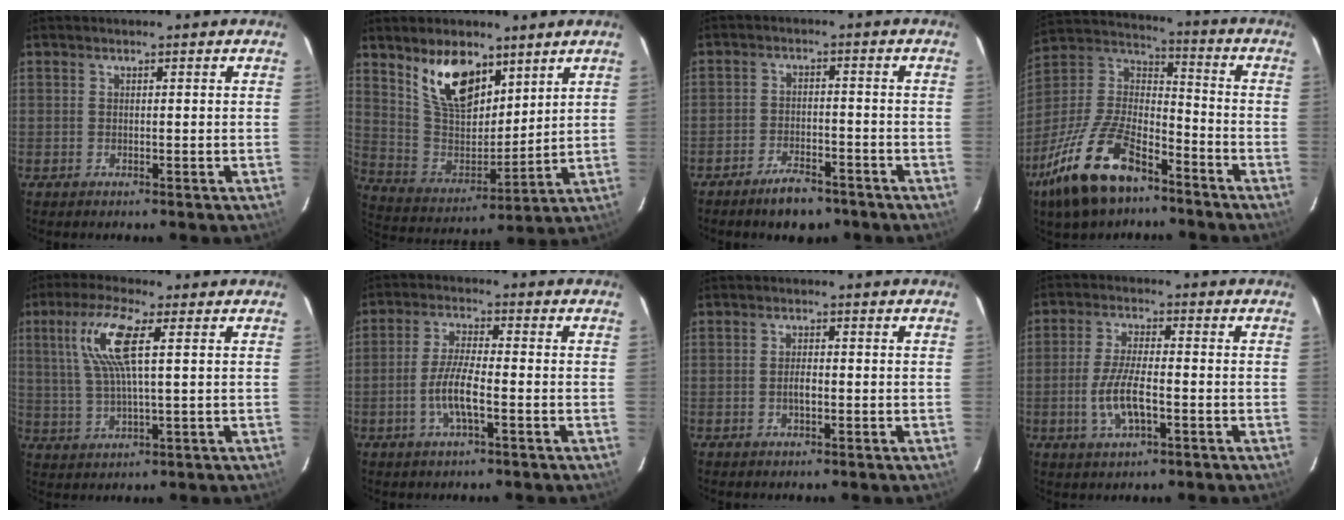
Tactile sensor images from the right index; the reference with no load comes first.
{"total": 14.2, "force": [8.8, 7.3, 8.4], "torque": [-0.158, -0.002, 0.176]}
{"total": 6.8, "force": [-5.2, 2.9, 3.1], "torque": [-0.073, 0.008, -0.078]}
{"total": 20.9, "force": [-12.9, 9.3, 13.6], "torque": [-0.292, -0.010, -0.236]}
{"total": 10.1, "force": [3.1, 1.7, 9.4], "torque": [-0.191, 0.009, 0.064]}
{"total": 6.6, "force": [-2.3, 1.1, 6.0], "torque": [-0.122, -0.002, -0.047]}
{"total": 1.9, "force": [-0.6, 0.7, 1.7], "torque": [-0.031, 0.000, -0.011]}
{"total": 8.0, "force": [-2.5, 2.7, 7.1], "torque": [-0.146, -0.005, -0.046]}